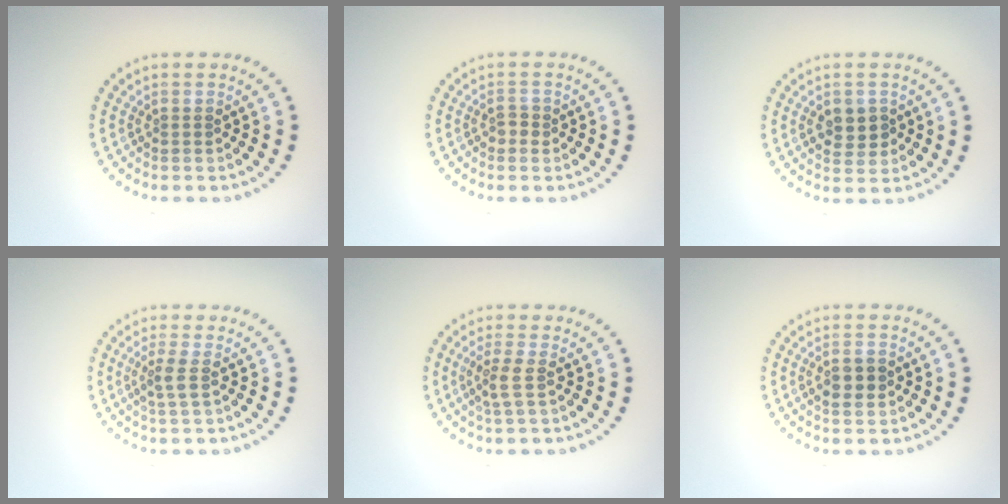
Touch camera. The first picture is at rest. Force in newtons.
{"total": 1.1, "press": 1.0, "slide": 0.3}
{"total": 2.8, "press": 2.8, "slide": 0.4}
{"total": 1.6, "press": 1.4, "slide": 0.8}
{"total": 1.9, "press": 1.5, "slide": 1.1}
{"total": 2.2, "press": 2.2, "slide": 0.0}